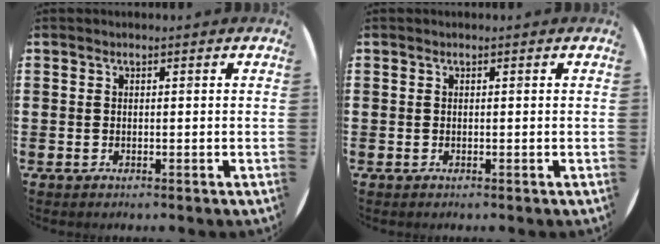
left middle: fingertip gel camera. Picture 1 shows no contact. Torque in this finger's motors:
{"motor_torque": [-0.03, -0.03, 0.02, -0.01]}